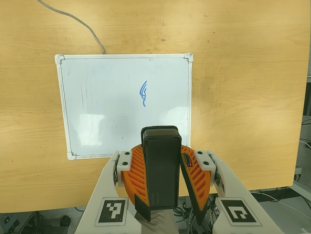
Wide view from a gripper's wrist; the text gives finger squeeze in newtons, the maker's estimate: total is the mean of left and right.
{"total": 7.3, "left": 7.9, "right": 6.8}